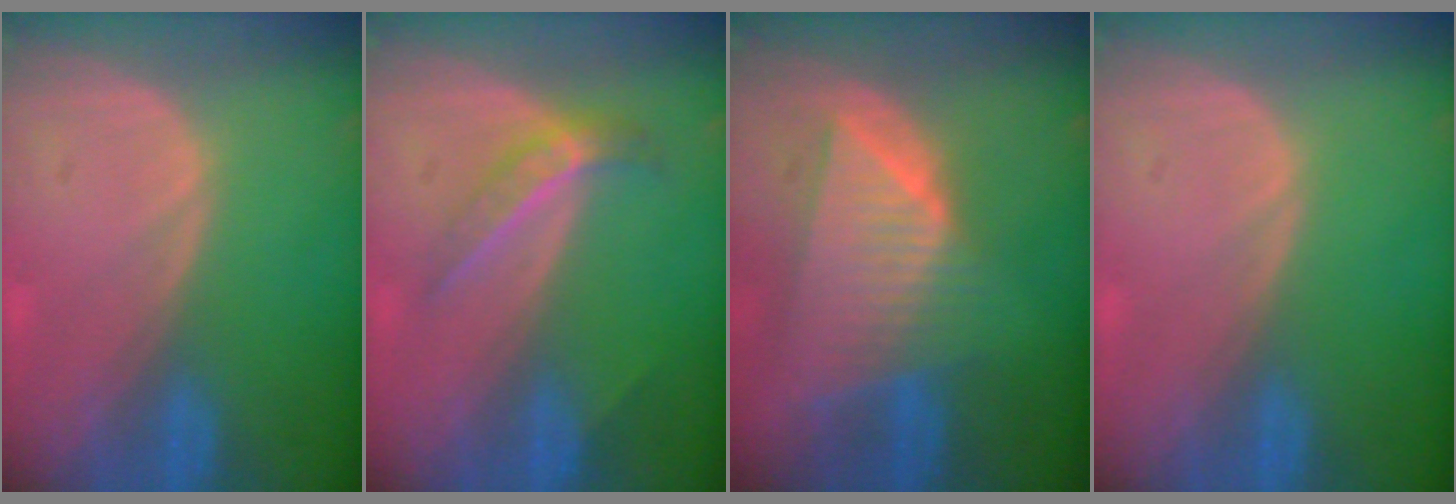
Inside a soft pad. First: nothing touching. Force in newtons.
{"total": 4.5, "press": 4.0, "slide": 2.2}
{"total": 9.0, "press": 8.1, "slide": 3.9}
{"total": 0.0}